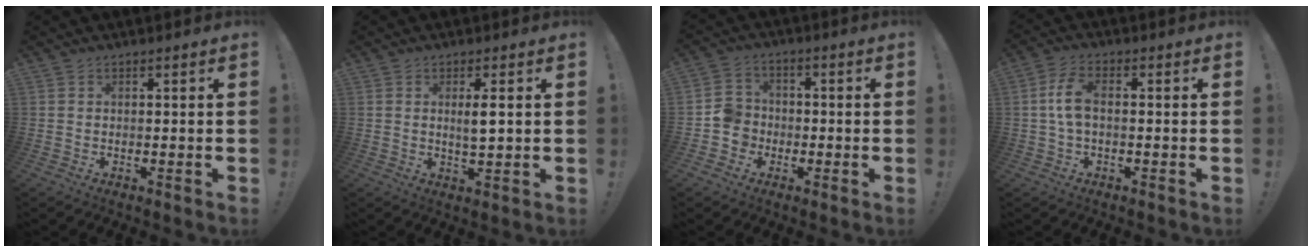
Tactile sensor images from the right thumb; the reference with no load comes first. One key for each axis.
{"total": 4.0, "fx": 0.8, "fy": 0.9, "fz": 3.9, "tx": -0.059, "ty": -0.010, "tz": 0.010}
{"total": 6.9, "fx": -2.6, "fy": 6.2, "fz": 1.7, "tx": -0.026, "ty": 0.027, "tz": -0.047}
{"total": 7.1, "fx": 0.2, "fy": 3.3, "fz": 6.3, "tx": -0.137, "ty": 0.005, "tz": 0.006}